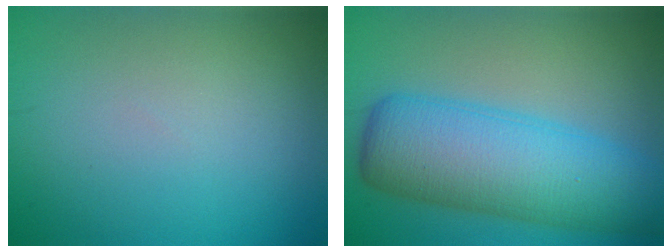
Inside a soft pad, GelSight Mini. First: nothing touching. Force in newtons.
{"total": 10.5, "press": 10.5, "slide": 0.2}